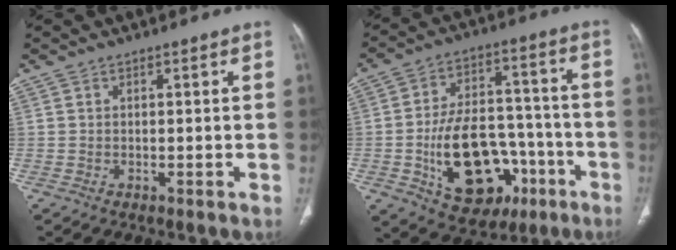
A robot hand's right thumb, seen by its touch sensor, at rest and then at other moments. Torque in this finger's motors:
{"motor_torque": [4.08, 0.93, 1.94, -0.83, 0.48]}